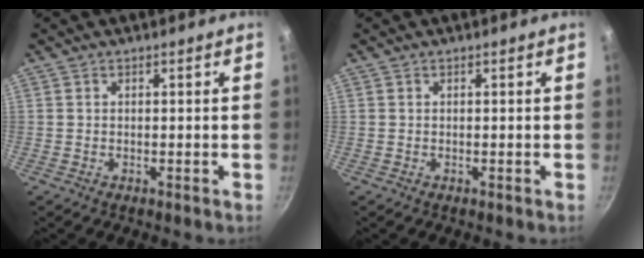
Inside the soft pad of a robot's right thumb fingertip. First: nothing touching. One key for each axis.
{"total": 0.0}